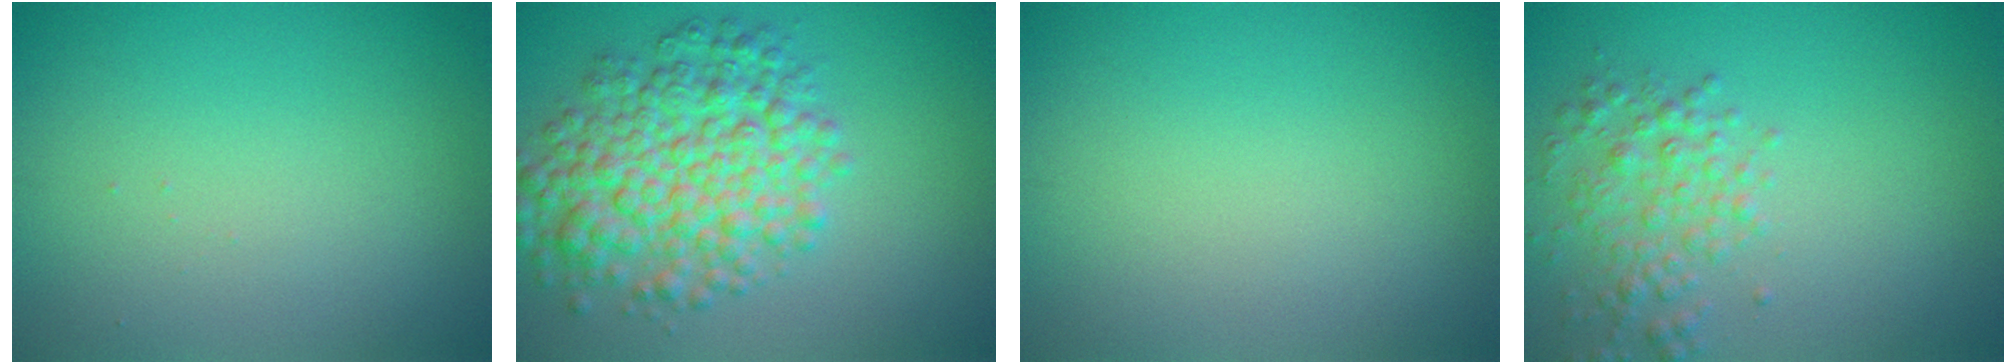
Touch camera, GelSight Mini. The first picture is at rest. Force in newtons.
{"total": 7.4, "press": 7.4, "slide": 0.2}
{"total": 0.0}
{"total": 2.8, "press": 2.8, "slide": 0.1}